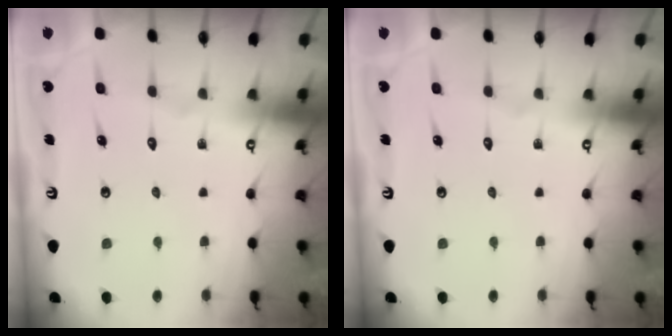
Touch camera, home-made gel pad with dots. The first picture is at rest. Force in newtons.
{"total": 0.0}